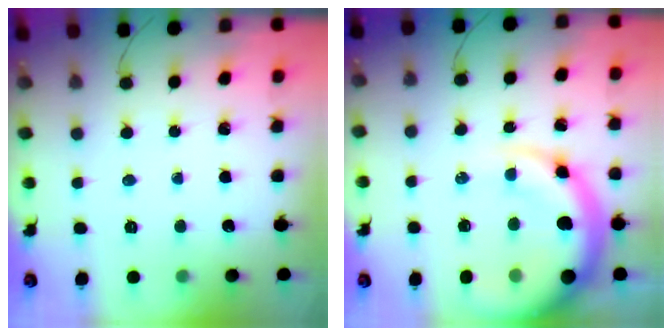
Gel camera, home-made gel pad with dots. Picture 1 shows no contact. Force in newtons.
{"total": 12.8, "press": 12.4, "slide": 3.3}